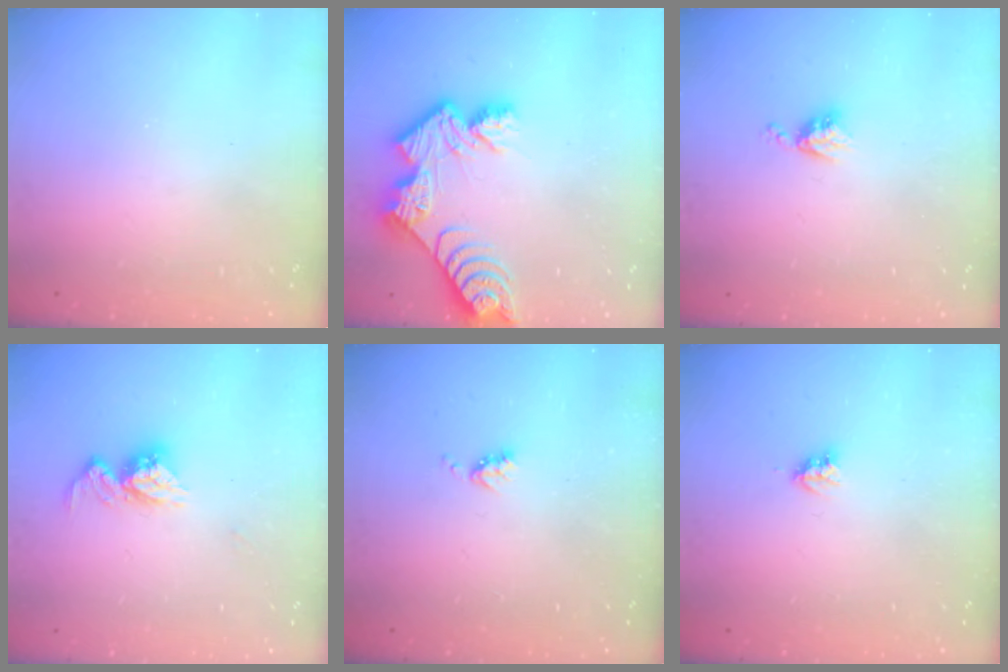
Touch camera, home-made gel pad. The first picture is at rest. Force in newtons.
{"total": 11.9, "press": 11.8, "slide": 1.0}
{"total": 3.6, "press": 3.6, "slide": 0.4}
{"total": 10.0, "press": 10.0, "slide": 0.8}
{"total": 3.9, "press": 3.8, "slide": 0.6}
{"total": 3.6, "press": 3.6, "slide": 0.1}